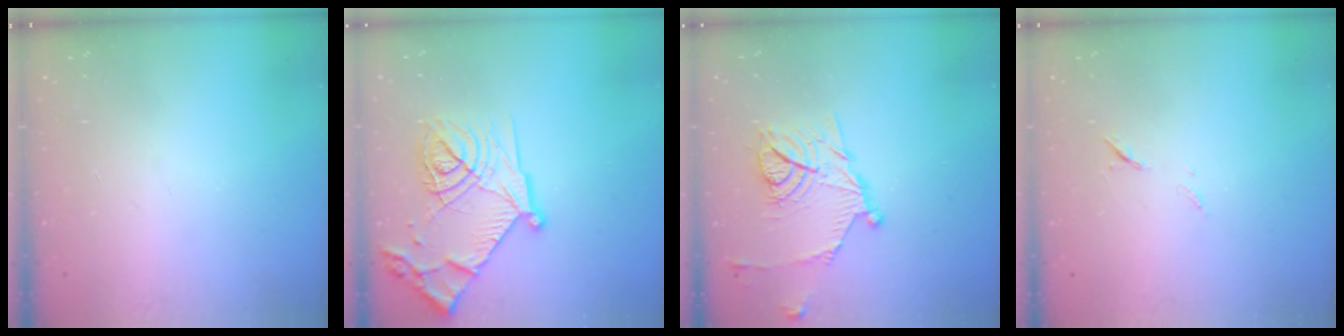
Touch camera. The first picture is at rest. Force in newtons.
{"total": 20.3, "press": 20.2, "slide": 1.9}
{"total": 14.1, "press": 14.1, "slide": 0.2}
{"total": 6.2, "press": 6.2, "slide": 0.8}